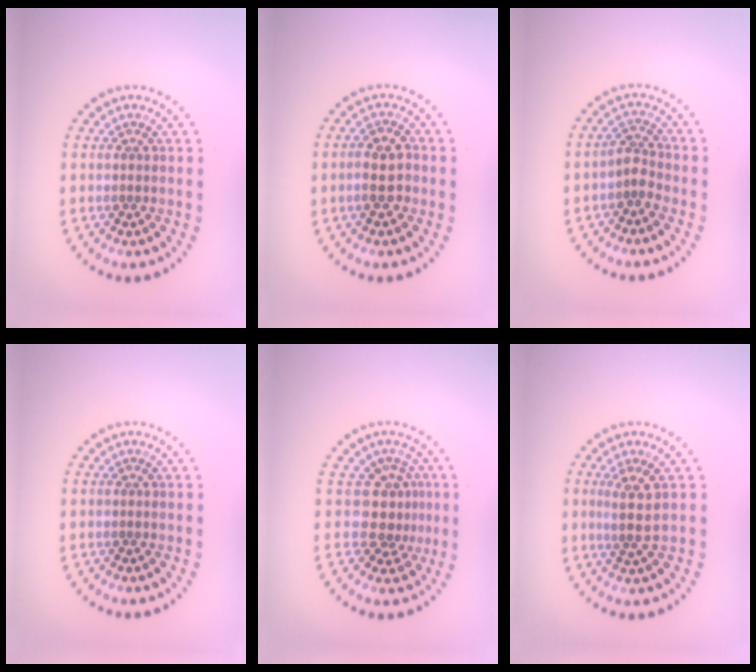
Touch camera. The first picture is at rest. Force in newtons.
{"total": 2.9, "press": 2.8, "slide": 0.7}
{"total": 1.9, "press": 1.4, "slide": 1.3}
{"total": 0.0}
{"total": 2.9, "press": 2.0, "slide": 2.1}
{"total": 2.4, "press": 2.0, "slide": 1.3}